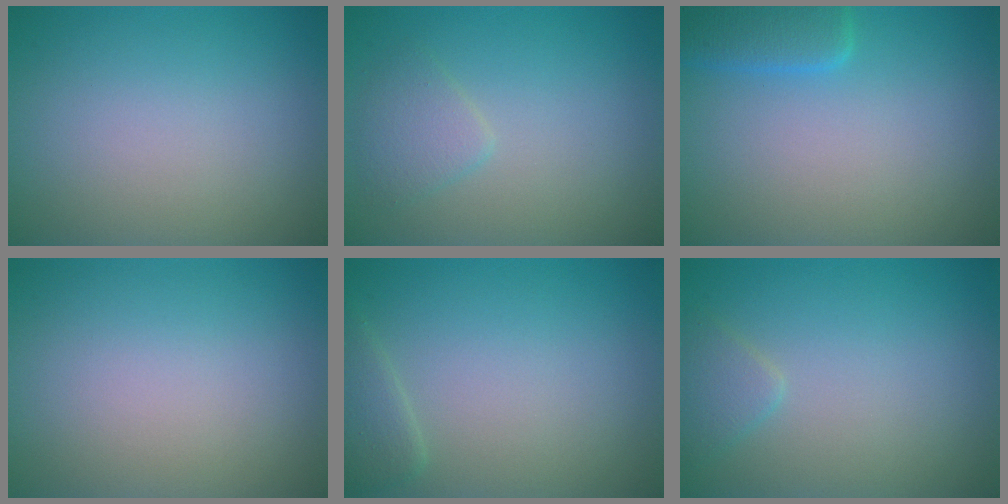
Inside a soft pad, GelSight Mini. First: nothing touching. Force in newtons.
{"total": 1.8, "press": 1.8, "slide": 0.1}
{"total": 2.9, "press": 2.9, "slide": 0.2}
{"total": 0.0}
{"total": 1.6, "press": 1.6, "slide": 0.1}
{"total": 1.4, "press": 1.4, "slide": 0.1}